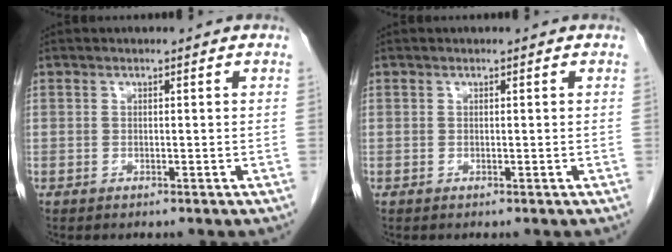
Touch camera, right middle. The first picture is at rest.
{"total": 0.0}